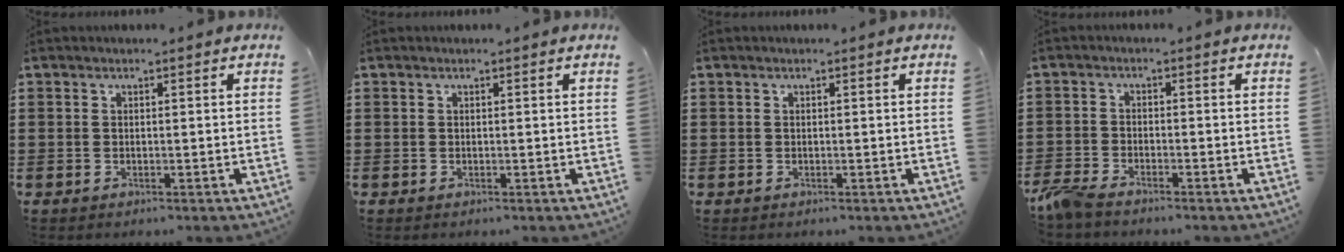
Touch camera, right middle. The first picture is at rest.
{"total": 0.0}
{"total": 0.0}
{"total": 3.1, "force": [-2.8, 0.6, 1.4], "torque": [-0.051, -0.005, -0.064]}